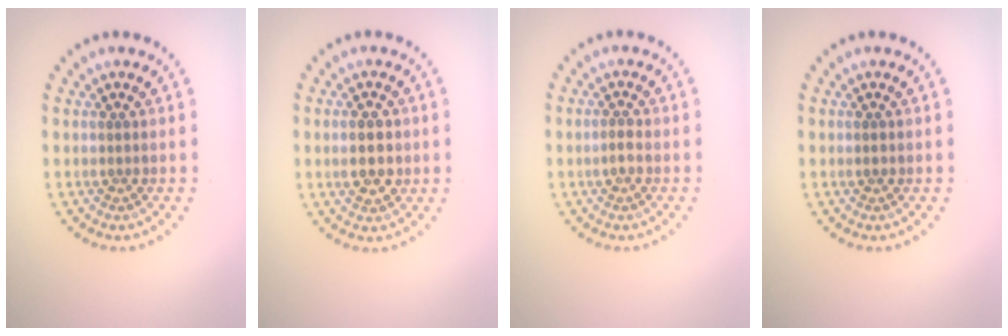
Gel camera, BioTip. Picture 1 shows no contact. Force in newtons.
{"total": 3.1, "press": 3.1, "slide": 0.1}
{"total": 1.0, "press": 1.0, "slide": 0.3}
{"total": 0.7, "press": 0.7, "slide": 0.1}